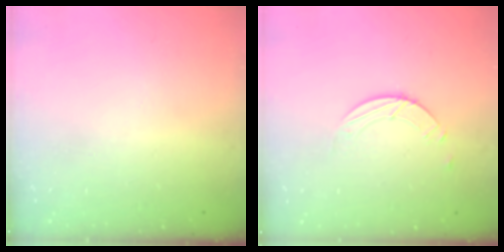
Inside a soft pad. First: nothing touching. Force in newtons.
{"total": 2.5, "press": 2.4, "slide": 0.2}